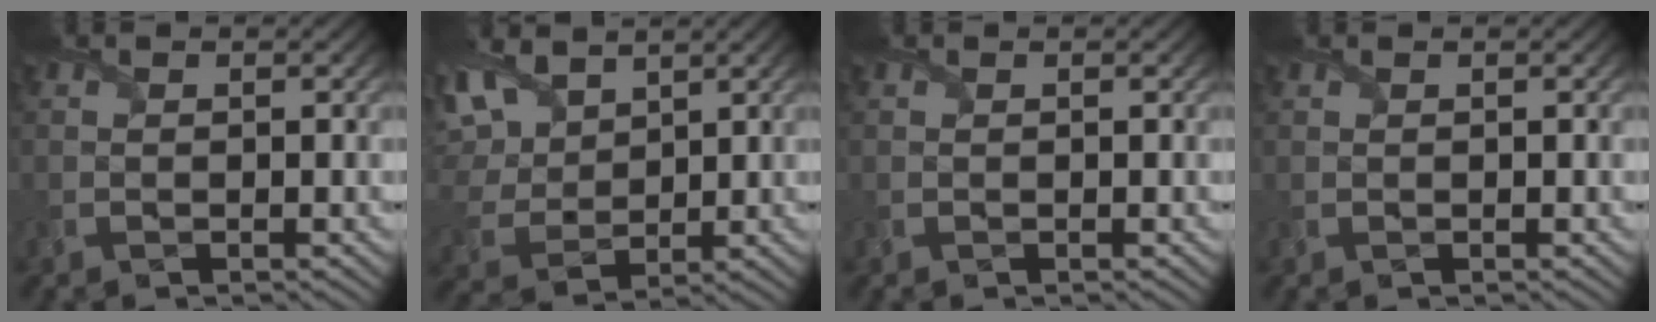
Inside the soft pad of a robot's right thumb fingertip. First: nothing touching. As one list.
[{"total": 10.1, "force": [5.0, 5.9, 6.4], "torque": [-0.191, 0.019, 0.095]}, {"total": 0.0}, {"total": 0.0}]